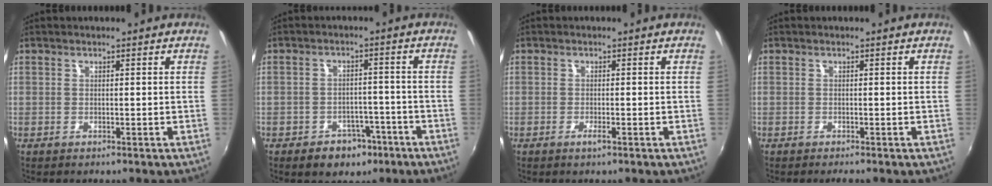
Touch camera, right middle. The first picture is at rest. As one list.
[{"total": 7.2, "force": [-4.4, 5.0, 2.7], "torque": [-0.064, 0.014, -0.043]}, {"total": 1.1, "force": [-0.6, 0.0, 0.9], "torque": [-0.019, -0.003, -0.013]}, {"total": 0.6, "force": [-0.5, -0.2, 0.2], "torque": [0.001, -0.003, -0.009]}]